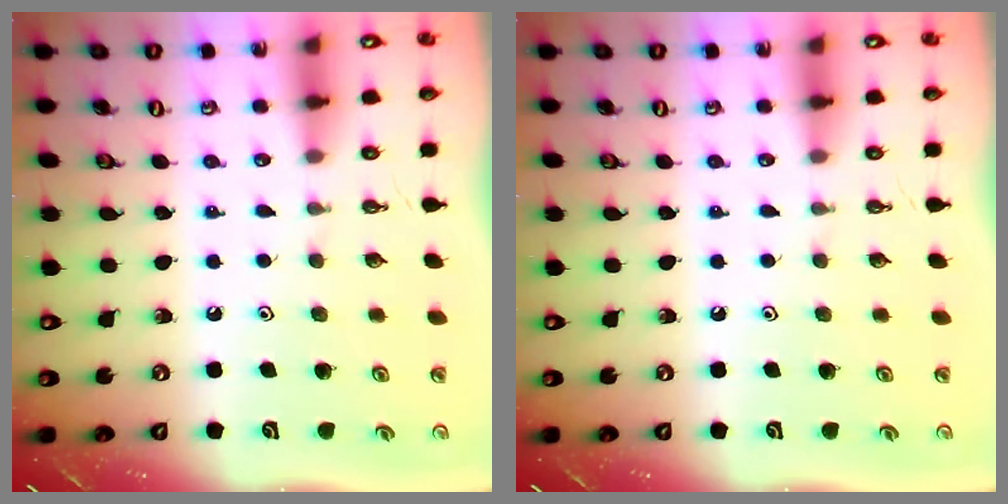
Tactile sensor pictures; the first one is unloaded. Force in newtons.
{"total": 0.0}